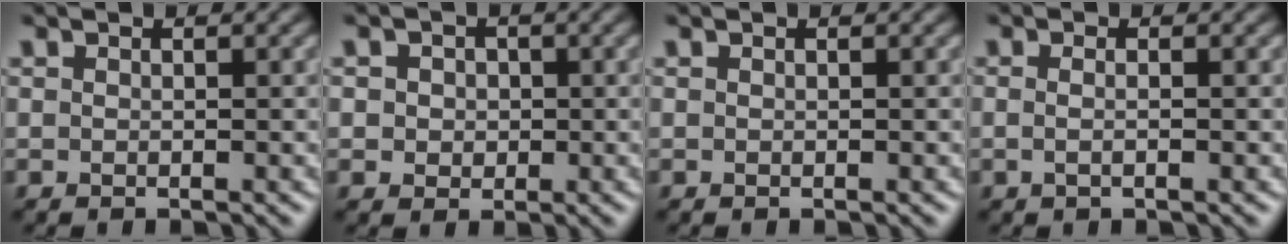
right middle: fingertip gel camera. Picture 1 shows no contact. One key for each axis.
{"total": 2.4, "fx": 0.3, "fy": 2.1, "fz": 1.1, "tx": -0.011, "ty": 0.012, "tz": -0.002}
{"total": 0.0}
{"total": 1.4, "fx": 0.1, "fy": 0.6, "fz": 1.2, "tx": -0.012, "ty": -0.005, "tz": -0.009}